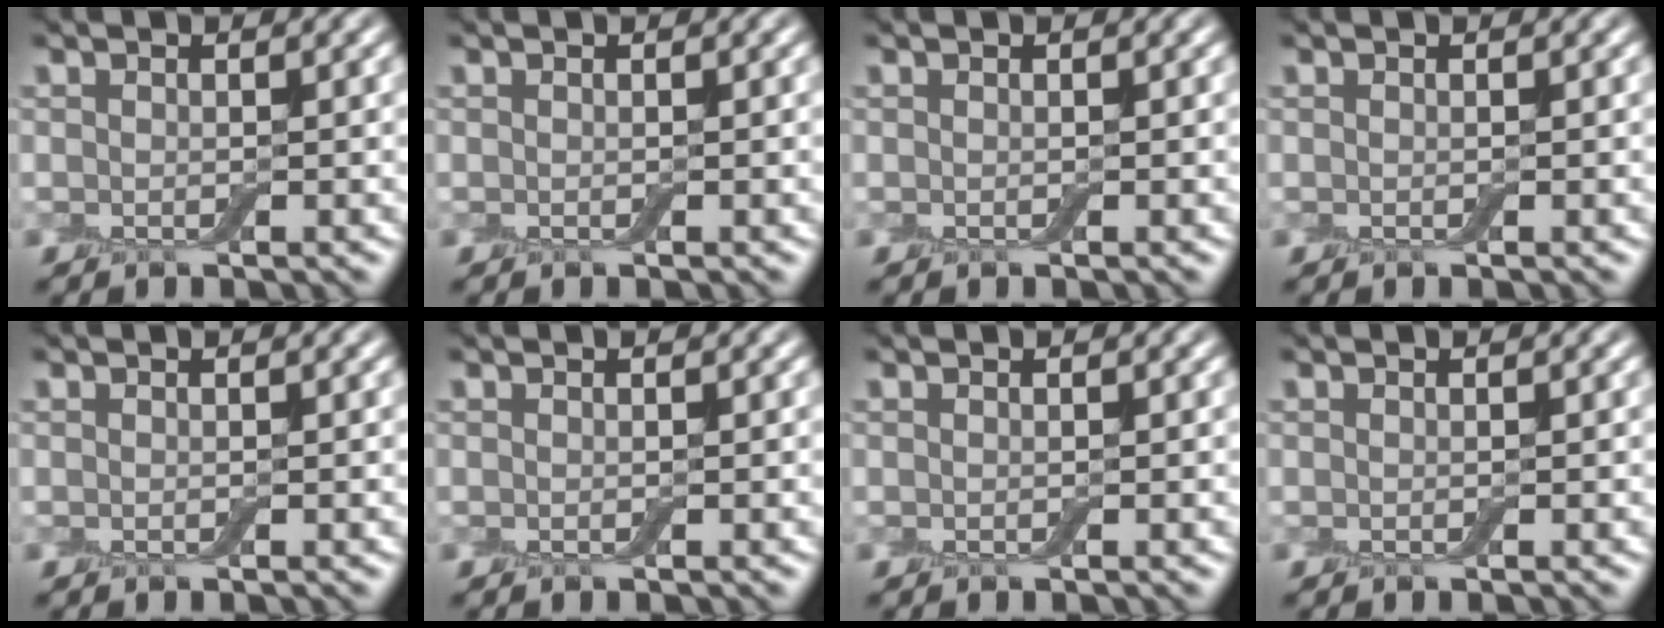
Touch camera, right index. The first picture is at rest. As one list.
[{"total": 0.0}, {"total": 0.0}, {"total": 0.0}, {"total": 0.0}, {"total": 0.0}, {"total": 0.0}, {"total": 0.0}]